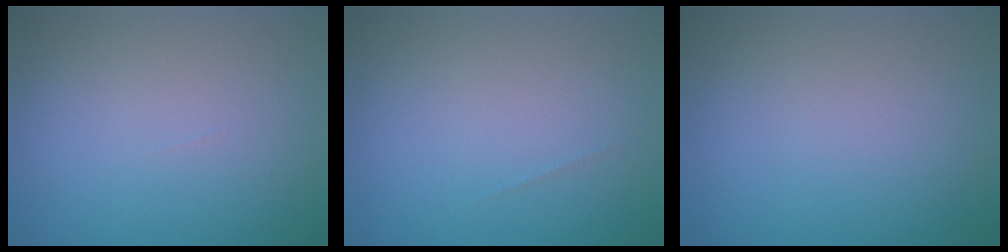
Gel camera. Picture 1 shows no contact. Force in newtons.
{"total": 0.0}
{"total": 0.0}